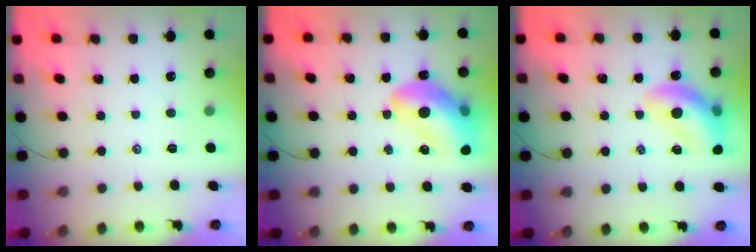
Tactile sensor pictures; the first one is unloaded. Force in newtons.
{"total": 18.7, "press": 18.3, "slide": 4.0}
{"total": 16.5, "press": 16.1, "slide": 3.6}